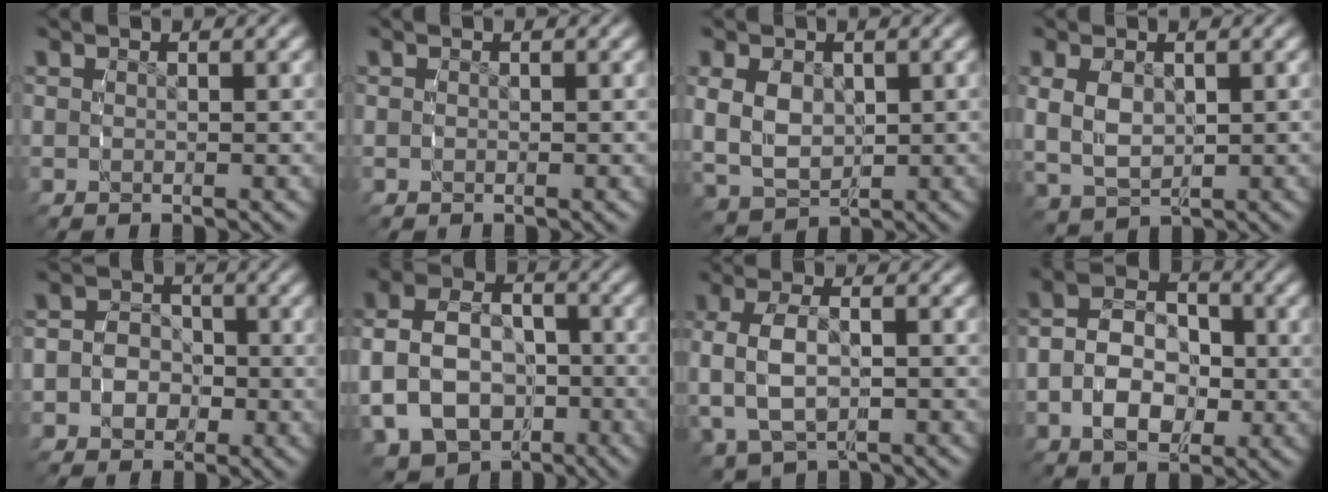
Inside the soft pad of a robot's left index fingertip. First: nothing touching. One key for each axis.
{"total": 0.0}
{"total": 6.6, "fx": 0.3, "fy": 5.5, "fz": 3.8, "tx": -0.094, "ty": -0.030, "tz": 0.020}
{"total": 5.3, "fx": 0.4, "fy": 4.2, "fz": 3.3, "tx": -0.084, "ty": -0.022, "tz": 0.023}
{"total": 7.0, "fx": -1.5, "fy": 6.4, "fz": 2.4, "tx": -0.053, "ty": -0.020, "tz": -0.035}
{"total": 12.0, "fx": -3.7, "fy": 9.9, "fz": 5.6, "tx": -0.120, "ty": -0.053, "tz": -0.056}
{"total": 5.4, "fx": -0.3, "fy": 3.6, "fz": 4.0, "tx": -0.103, "ty": -0.015, "tz": 0.010}
{"total": 8.8, "fx": -0.8, "fy": 6.7, "fz": 5.7, "tx": -0.103, "ty": -0.009, "tz": -0.017}